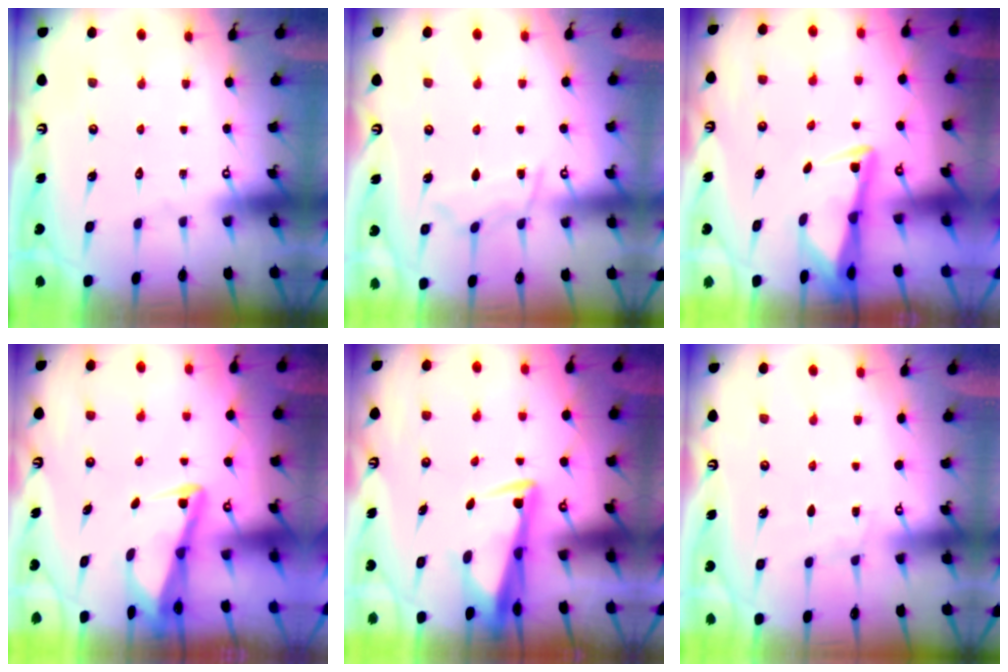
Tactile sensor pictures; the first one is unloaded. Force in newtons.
{"total": 6.3, "press": 6.2, "slide": 0.7}
{"total": 3.0, "press": 3.0, "slide": 0.4}
{"total": 3.2, "press": 3.2, "slide": 0.3}
{"total": 4.0, "press": 3.8, "slide": 1.2}
{"total": 3.1, "press": 3.1, "slide": 0.4}